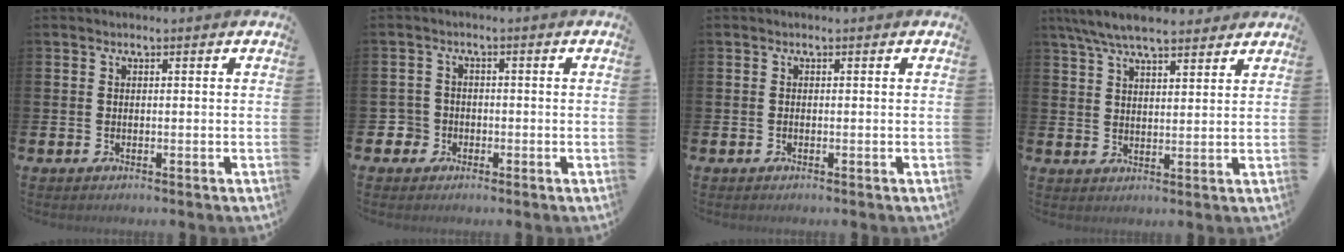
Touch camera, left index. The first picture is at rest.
{"total": 2.8, "force": [-1.4, 2.4, 0.1], "torque": [-0.020, 0.007, -0.032]}
{"total": 0.0}
{"total": 6.9, "force": [6.3, 1.3, 2.6], "torque": [-0.066, -0.019, 0.115]}